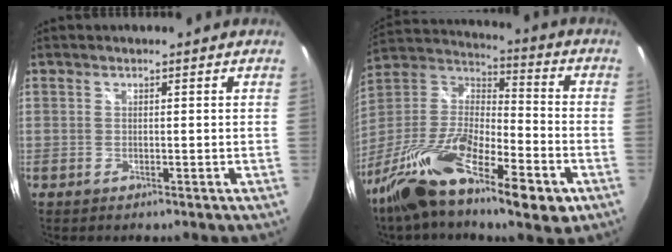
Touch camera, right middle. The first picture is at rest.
{"total": 23.4, "force": [-13.1, 7.4, 18.0], "torque": [-0.336, -0.036, -0.239]}